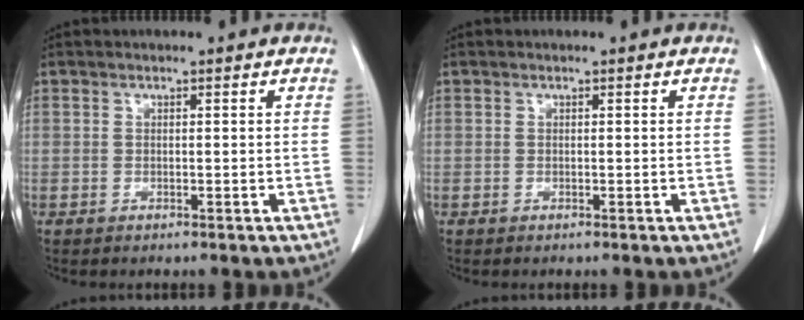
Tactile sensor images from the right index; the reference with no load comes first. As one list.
[{"total": 0.0}]